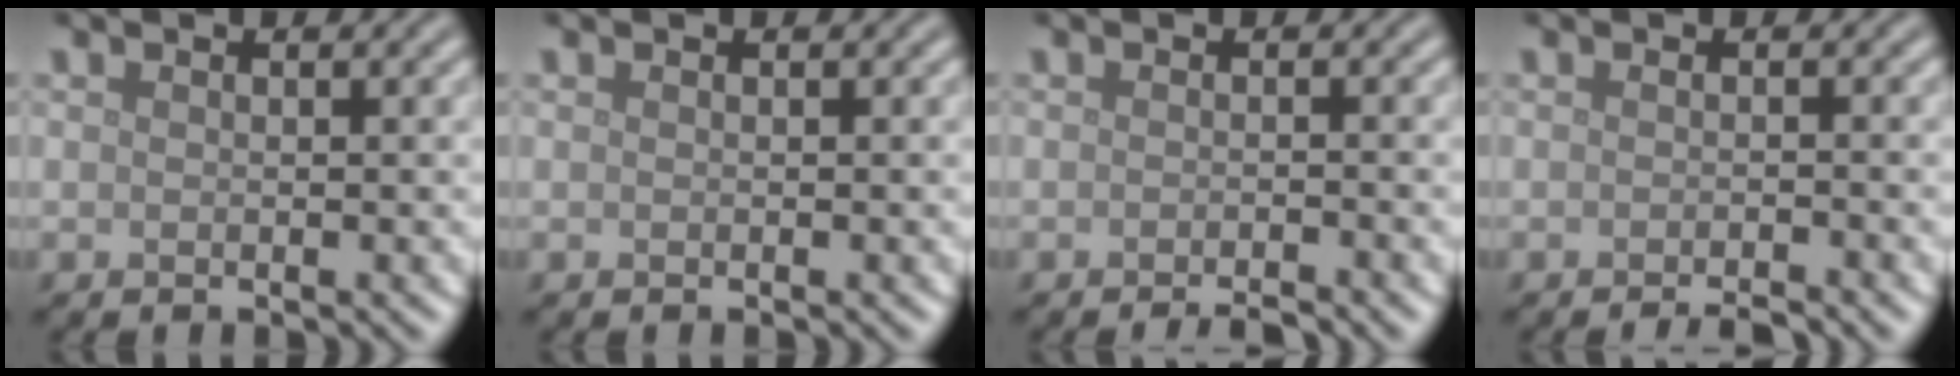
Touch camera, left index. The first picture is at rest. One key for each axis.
{"total": 0.0}
{"total": 1.8, "fx": -1.5, "fy": 0.3, "fz": 1.1, "tx": -0.006, "ty": -0.003, "tz": -0.025}
{"total": 1.9, "fx": -1.3, "fy": 0.3, "fz": 1.3, "tx": -0.008, "ty": -0.004, "tz": -0.024}